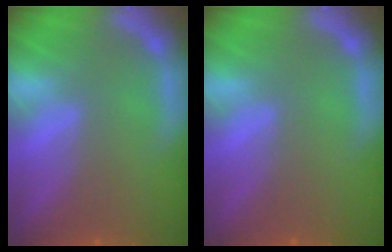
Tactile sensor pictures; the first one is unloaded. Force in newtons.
{"total": 0.0}